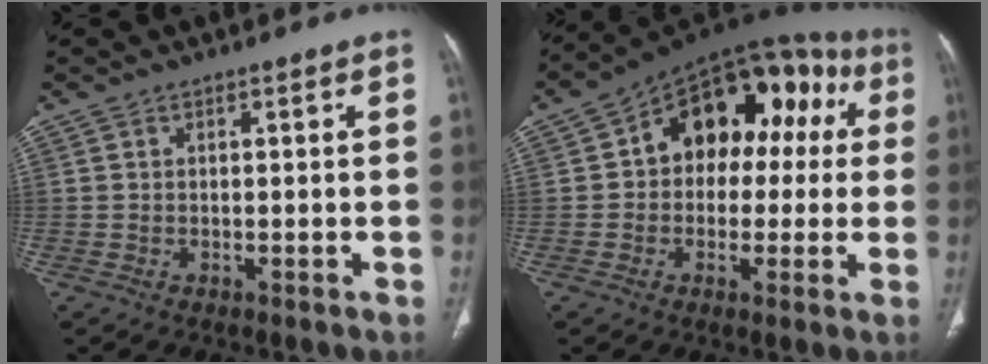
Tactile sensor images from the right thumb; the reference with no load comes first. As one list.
[{"total": 19.1, "force": [3.1, 12.6, 14.0], "torque": [-0.141, 0.050, 0.035]}]